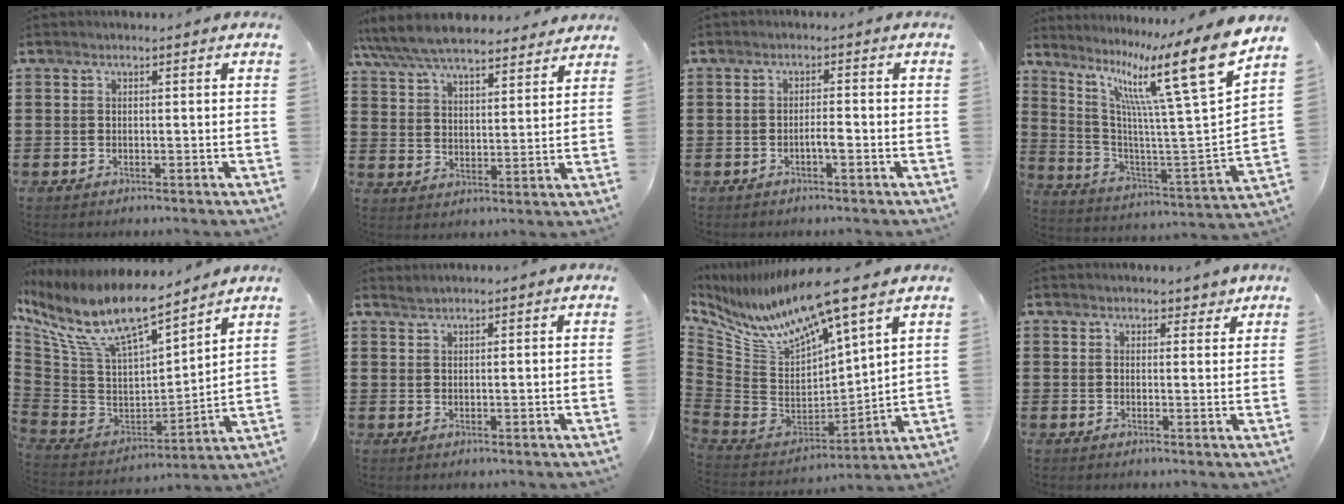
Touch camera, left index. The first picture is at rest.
{"total": 7.6, "force": [7.1, 1.5, 2.4], "torque": [-0.076, -0.029, 0.128]}
{"total": 2.0, "force": [-0.8, 0.3, 1.7], "torque": [-0.033, 0.003, -0.016]}
{"total": 16.9, "force": [10.0, 2.1, 13.5], "torque": [-0.249, -0.073, 0.145]}
{"total": 12.9, "force": [9.3, 3.3, 8.3], "torque": [-0.200, -0.063, 0.160]}
{"total": 1.0, "force": [0.9, -0.2, 0.4], "torque": [-0.007, -0.002, 0.018]}
{"total": 10.3, "force": [7.8, 1.4, 6.5], "torque": [-0.171, -0.065, 0.129]}
{"total": 2.1, "force": [1.8, 1.0, 0.5], "torque": [-0.007, 0.003, 0.031]}